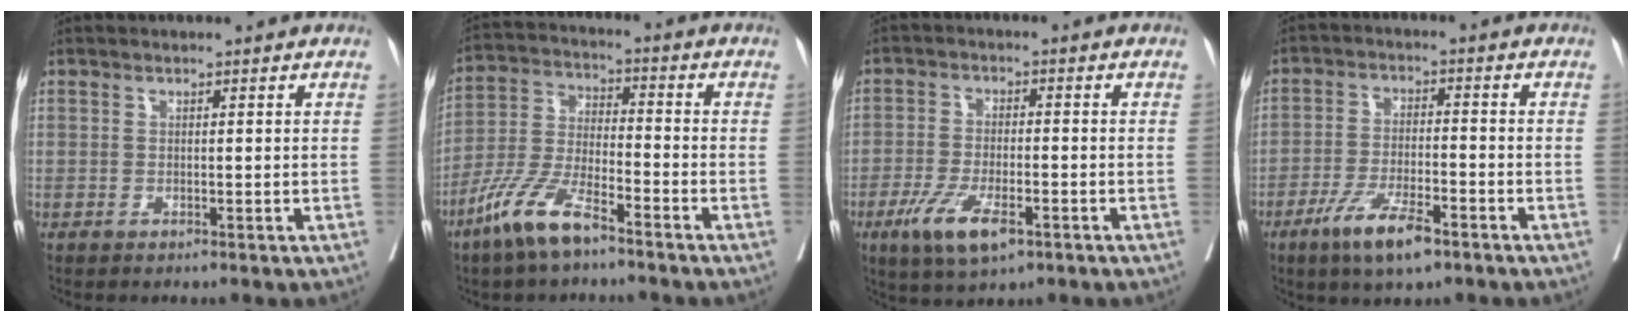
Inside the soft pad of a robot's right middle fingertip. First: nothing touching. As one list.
[{"total": 10.1, "force": [-6.9, 2.1, 7.0], "torque": [-0.150, -0.014, -0.141]}, {"total": 8.2, "force": [-4.2, 2.4, 6.6], "torque": [-0.130, -0.016, -0.069]}, {"total": 8.6, "force": [-5.3, 1.8, 6.5], "torque": [-0.125, -0.013, -0.092]}]